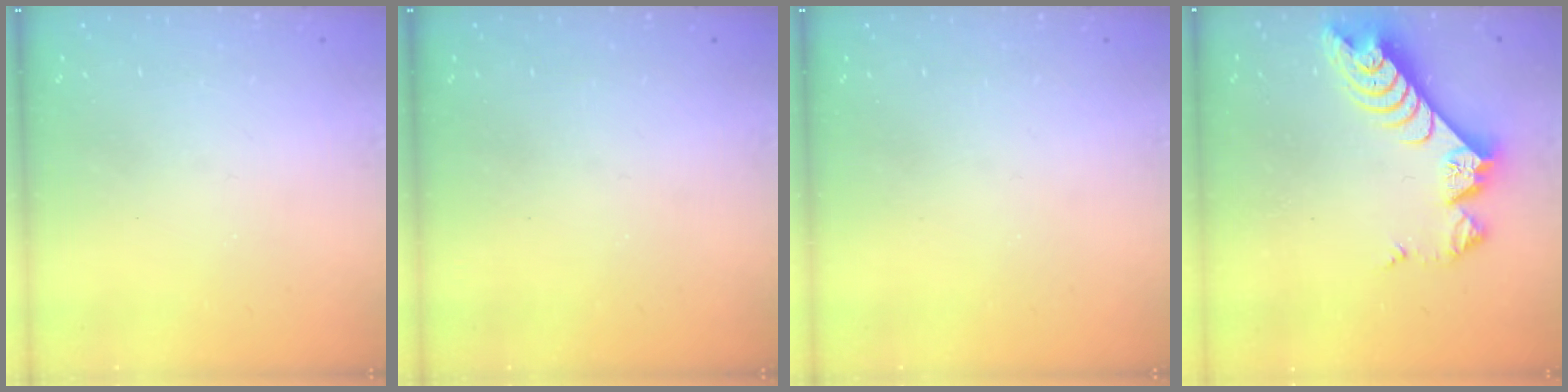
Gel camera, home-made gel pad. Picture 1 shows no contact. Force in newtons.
{"total": 0.0}
{"total": 0.0}
{"total": 10.1, "press": 10.0, "slide": 1.0}